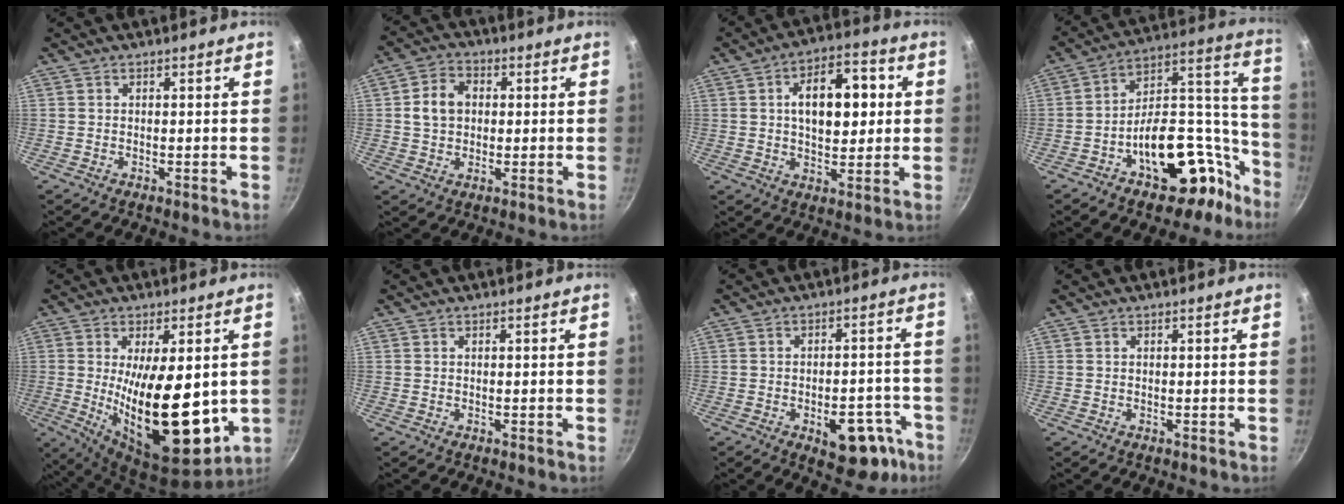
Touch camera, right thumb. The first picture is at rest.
{"total": 7.2, "force": [1.0, 5.6, 4.3], "torque": [-0.063, 0.010, 0.008]}
{"total": 13.6, "force": [2.2, 7.8, 10.9], "torque": [-0.125, 0.010, 0.027]}
{"total": 22.3, "force": [-11.9, 12.6, 14.0], "torque": [-0.114, 0.131, -0.173]}
{"total": 20.3, "force": [-0.6, 8.5, 18.4], "torque": [-0.280, -0.035, 0.006]}
{"total": 0.0}
{"total": 12.2, "force": [-5.7, 6.7, 8.5], "torque": [-0.054, 0.036, -0.064]}
{"total": 0.0}